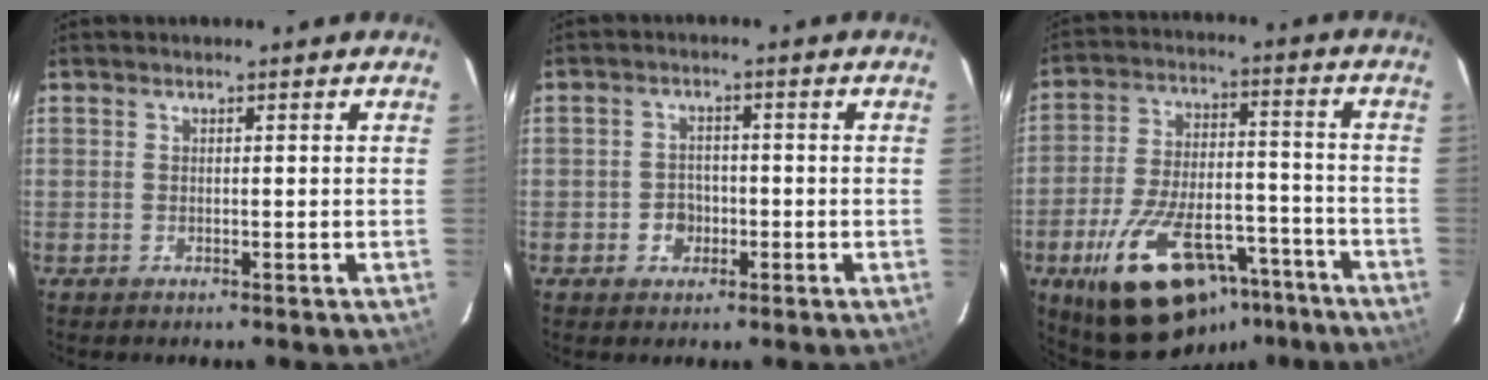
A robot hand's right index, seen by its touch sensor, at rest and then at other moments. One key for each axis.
{"total": 3.5, "fx": -1.4, "fy": 3.1, "fz": 1.0, "tx": -0.023, "ty": 0.009, "tz": -0.016}
{"total": 22.4, "fx": -13.9, "fy": 10.9, "fz": 13.8, "tx": -0.252, "ty": -0.002, "tz": -0.200}